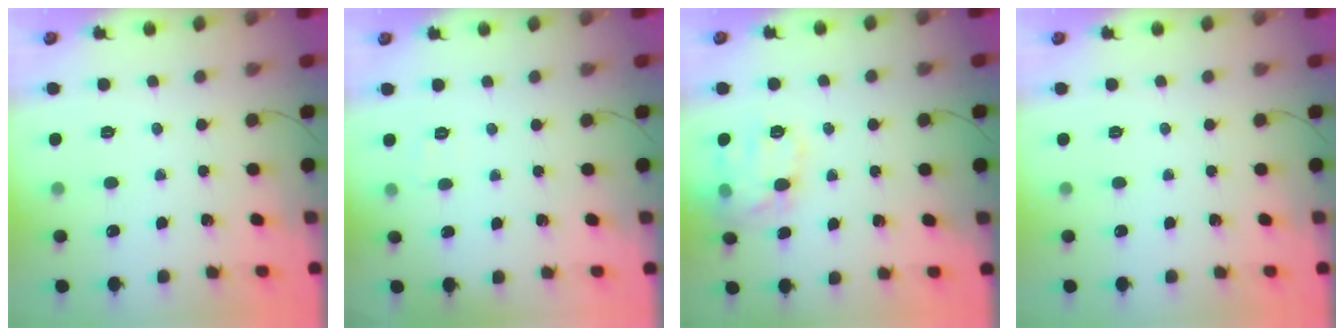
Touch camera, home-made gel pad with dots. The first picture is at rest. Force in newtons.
{"total": 2.0, "press": 1.7, "slide": 1.1}
{"total": 13.5, "press": 13.5, "slide": 0.5}
{"total": 0.0}